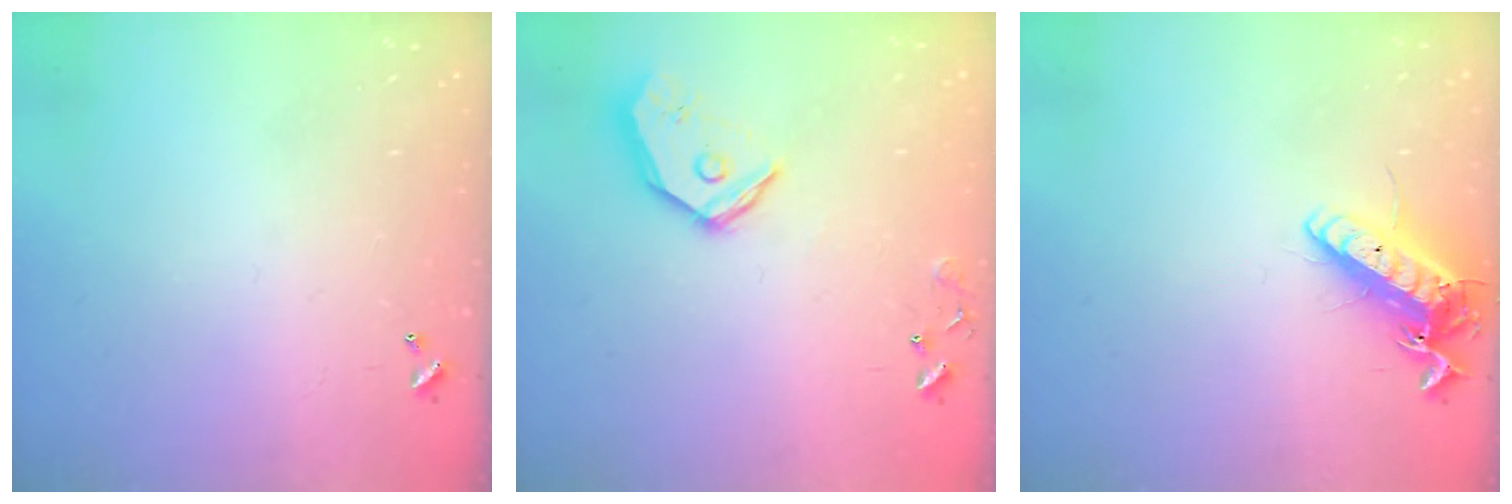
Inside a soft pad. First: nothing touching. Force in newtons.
{"total": 14.1, "press": 13.9, "slide": 2.0}
{"total": 14.7, "press": 14.5, "slide": 1.8}